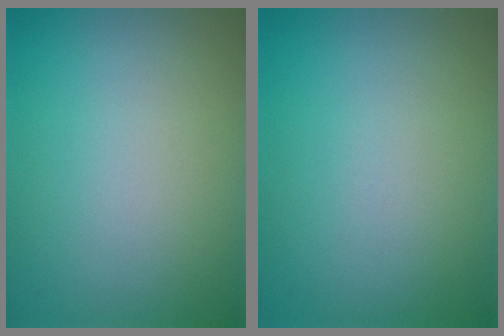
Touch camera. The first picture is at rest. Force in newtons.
{"total": 0.0}